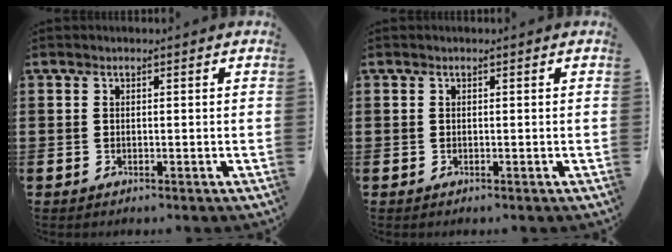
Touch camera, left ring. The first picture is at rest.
{"total": 0.0}